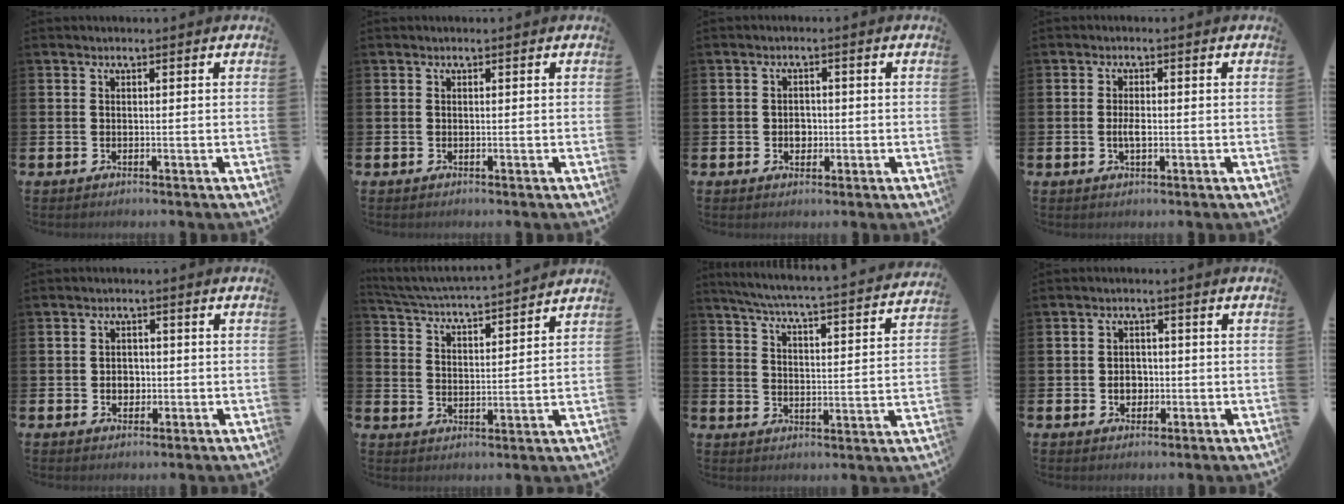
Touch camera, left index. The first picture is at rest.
{"total": 0.0}
{"total": 2.1, "force": [-0.3, 1.7, 1.2], "torque": [-0.005, -0.001, -0.011]}
{"total": 2.2, "force": [-0.3, 0.9, 2.0], "torque": [-0.035, 0.000, -0.006]}
{"total": 2.4, "force": [-0.4, 2.0, 1.3], "torque": [-0.010, 0.000, -0.014]}
{"total": 4.7, "force": [4.7, -0.1, 0.6], "torque": [-0.037, -0.038, 0.078]}
{"total": 5.5, "force": [5.2, -0.3, 1.8], "torque": [-0.058, -0.045, 0.085]}
{"total": 2.7, "force": [-0.5, 2.2, 1.5], "torque": [-0.013, -0.002, -0.016]}